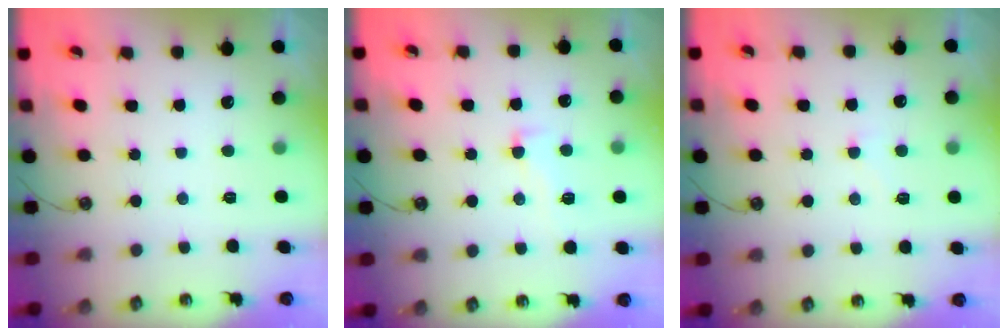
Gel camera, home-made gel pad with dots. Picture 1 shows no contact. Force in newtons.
{"total": 1.5, "press": 0.7, "slide": 1.3}
{"total": 4.5, "press": 4.4, "slide": 0.8}